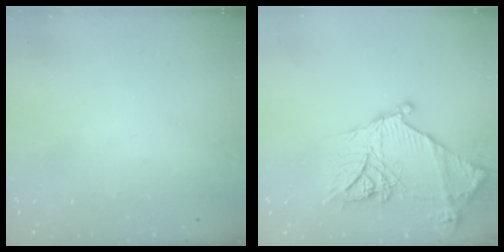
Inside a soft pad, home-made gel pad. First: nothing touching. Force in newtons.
{"total": 18.1, "press": 18.1, "slide": 1.2}